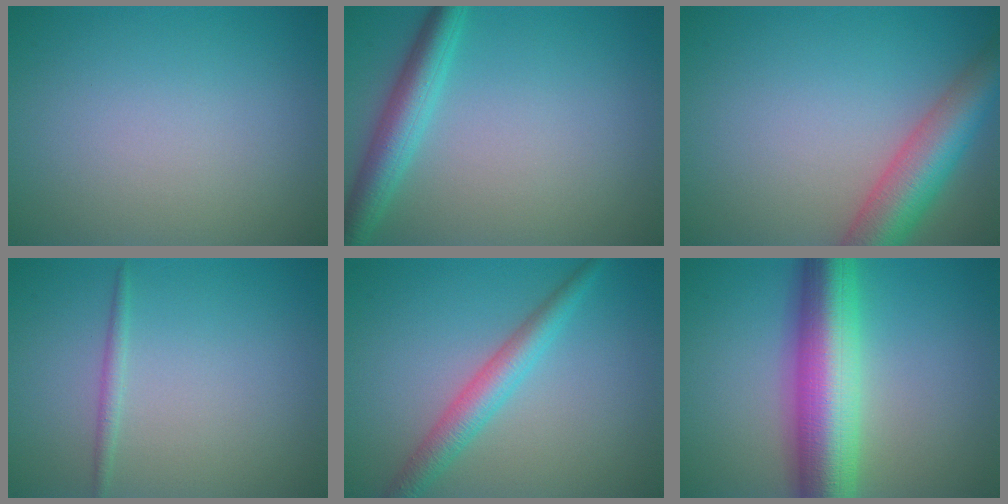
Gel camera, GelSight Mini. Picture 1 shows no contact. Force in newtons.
{"total": 4.0, "press": 4.0, "slide": 0.1}
{"total": 6.7, "press": 6.7, "slide": 0.4}
{"total": 1.0, "press": 1.0, "slide": 0.0}
{"total": 3.5, "press": 3.5, "slide": 0.1}
{"total": 10.4, "press": 10.4, "slide": 0.1}